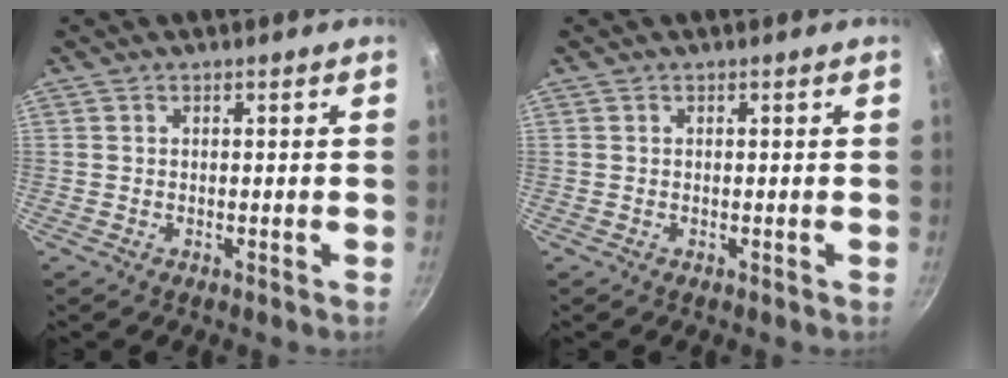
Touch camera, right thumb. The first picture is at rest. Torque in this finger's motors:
{"motor_torque": [0.00, 0.00, 0.00, 0.00, 0.00]}